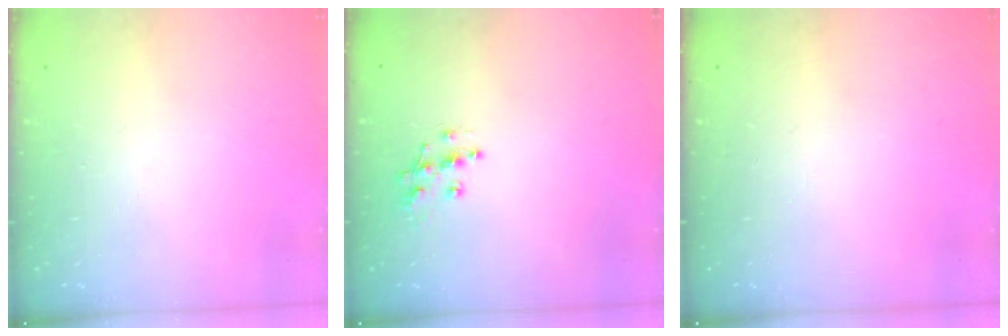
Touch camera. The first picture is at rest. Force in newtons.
{"total": 8.5, "press": 8.4, "slide": 0.6}
{"total": 0.0}